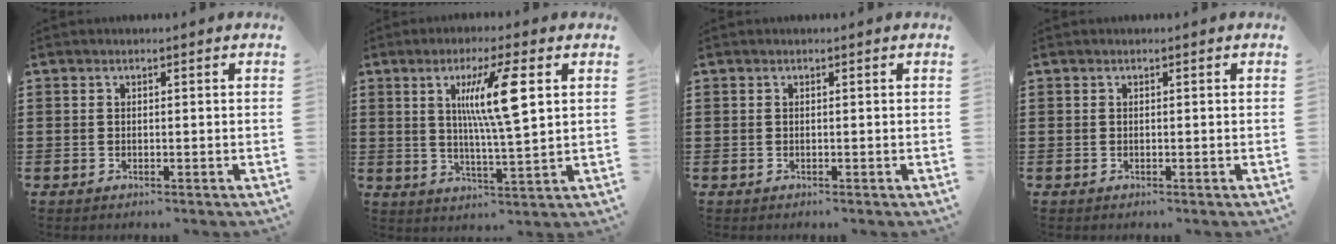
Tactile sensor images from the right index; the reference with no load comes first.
{"total": 9.5, "force": [3.0, 0.3, 9.0], "torque": [-0.179, 0.002, 0.043]}
{"total": 0.0}
{"total": 0.0}